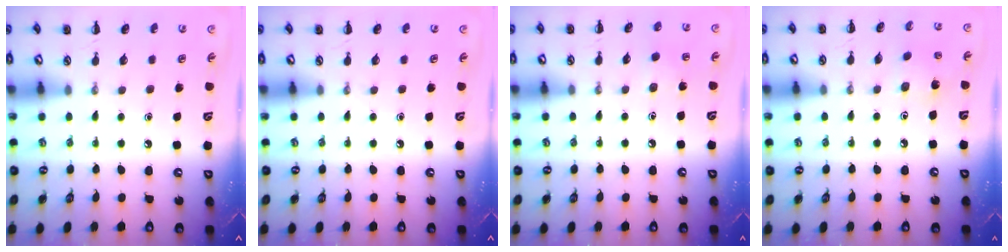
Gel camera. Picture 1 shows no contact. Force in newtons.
{"total": 0.0}
{"total": 6.6, "press": 6.3, "slide": 2.0}
{"total": 3.3, "press": 3.1, "slide": 1.0}